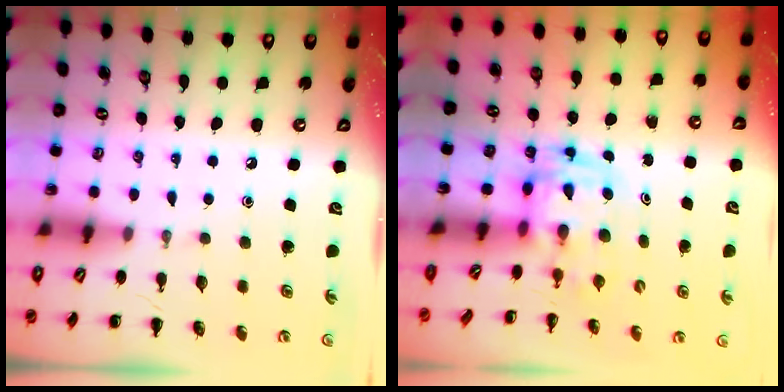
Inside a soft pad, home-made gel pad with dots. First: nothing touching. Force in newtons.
{"total": 2.8, "press": 2.7, "slide": 0.6}